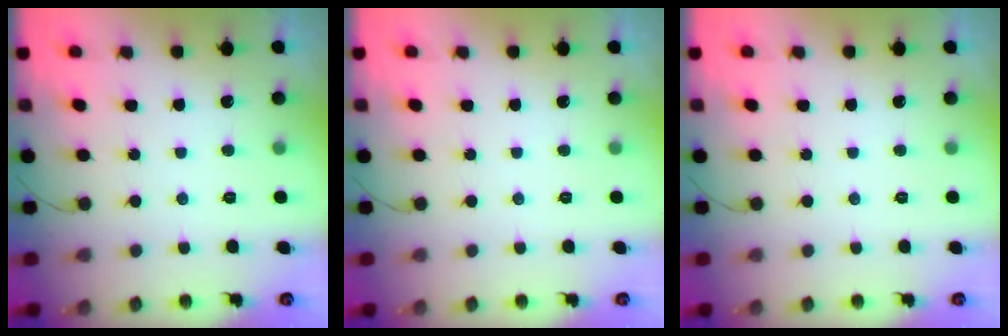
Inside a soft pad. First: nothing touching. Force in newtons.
{"total": 0.0}
{"total": 0.0}